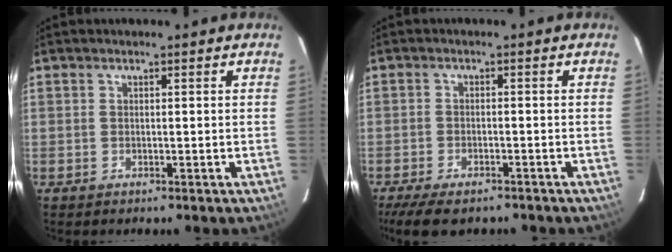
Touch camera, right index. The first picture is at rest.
{"total": 9.2, "force": [-7.2, 3.1, 4.8], "torque": [-0.114, -0.028, -0.120]}